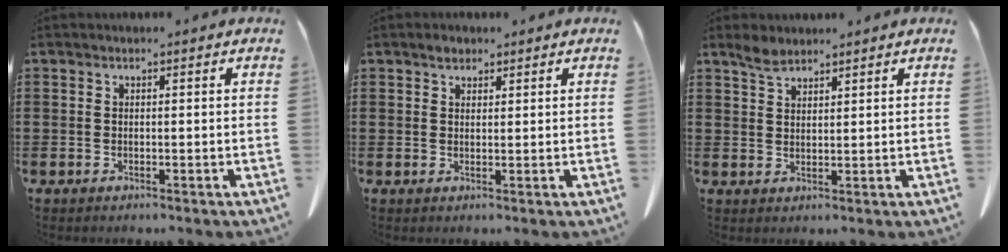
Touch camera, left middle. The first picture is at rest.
{"total": 1.5, "force": [1.2, 0.8, 0.5], "torque": [-0.005, 0.000, 0.021]}
{"total": 2.7, "force": [2.2, 0.9, 1.2], "torque": [-0.029, 0.002, 0.042]}